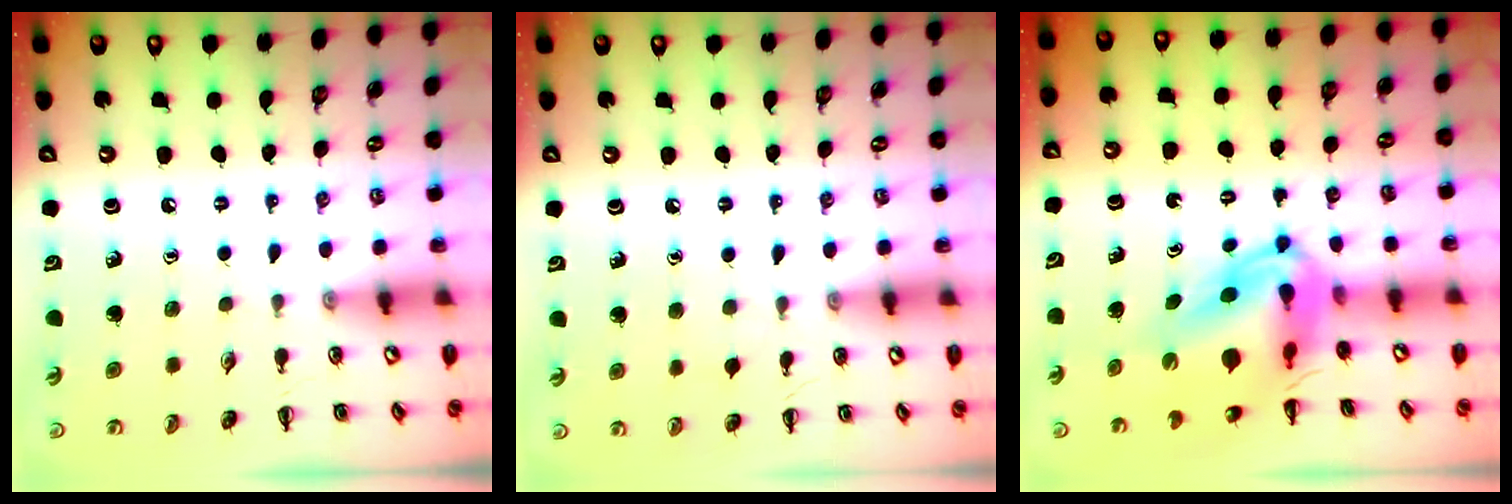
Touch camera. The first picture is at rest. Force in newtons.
{"total": 4.3, "press": 4.1, "slide": 1.4}
{"total": 8.1, "press": 7.7, "slide": 2.6}